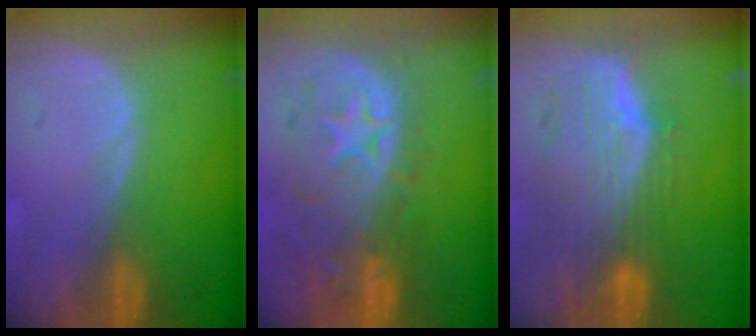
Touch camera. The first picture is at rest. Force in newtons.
{"total": 11.1, "press": 9.8, "slide": 5.1}
{"total": 9.9, "press": 8.8, "slide": 4.5}